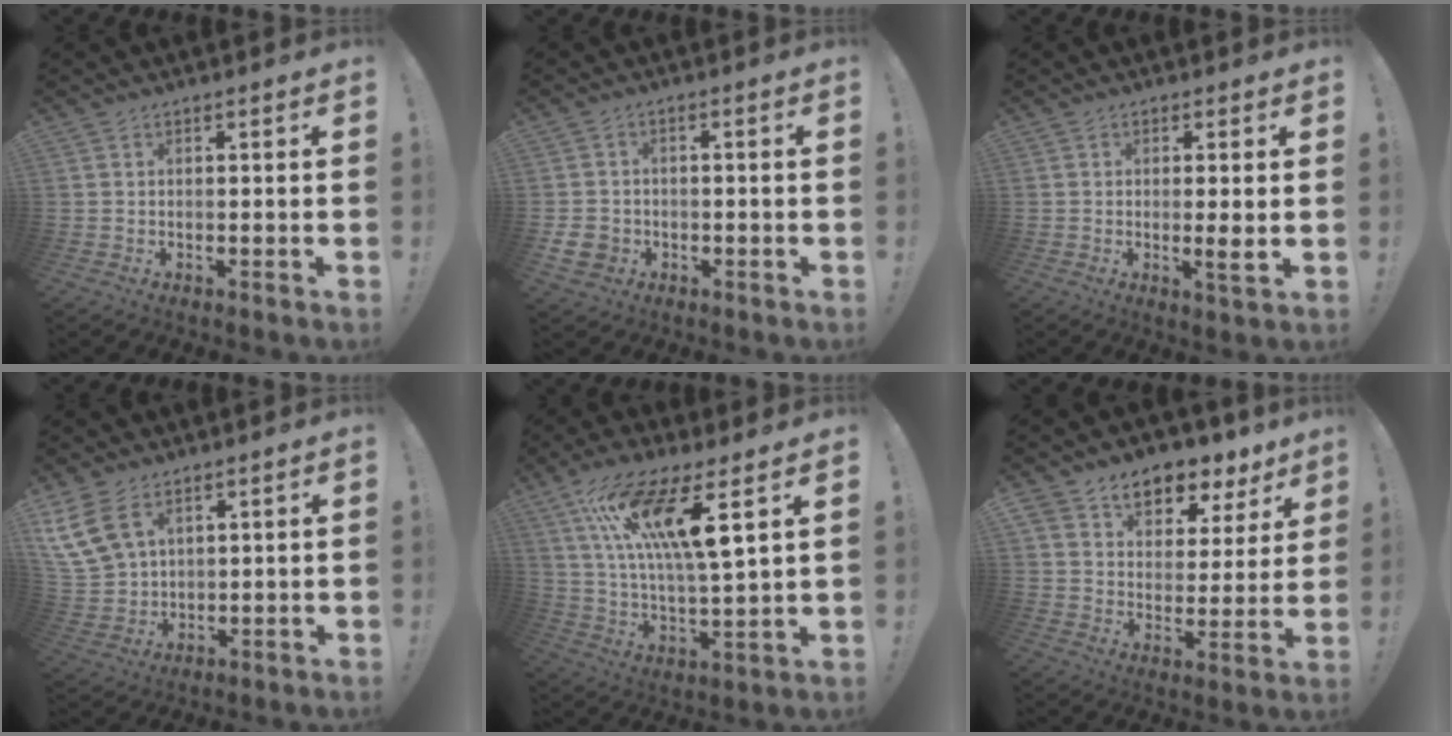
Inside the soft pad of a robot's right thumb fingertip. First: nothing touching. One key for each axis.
{"total": 5.3, "fx": -1.9, "fy": 4.6, "fz": 2.0, "tx": -0.055, "ty": 0.008, "tz": -0.033}
{"total": 4.1, "fx": -0.1, "fy": -0.3, "fz": 4.1, "tx": -0.060, "ty": -0.013, "tz": -0.003}
{"total": 12.1, "fx": 6.6, "fy": 7.8, "fz": 6.5, "tx": -0.143, "ty": -0.024, "tz": 0.132}
{"total": 17.2, "fx": 8.9, "fy": 3.4, "fz": 14.3, "tx": -0.269, "ty": -0.039, "tz": 0.135}
{"total": 9.1, "fx": 6.3, "fy": 5.7, "fz": 3.4, "tx": -0.041, "ty": -0.052, "tz": 0.112}